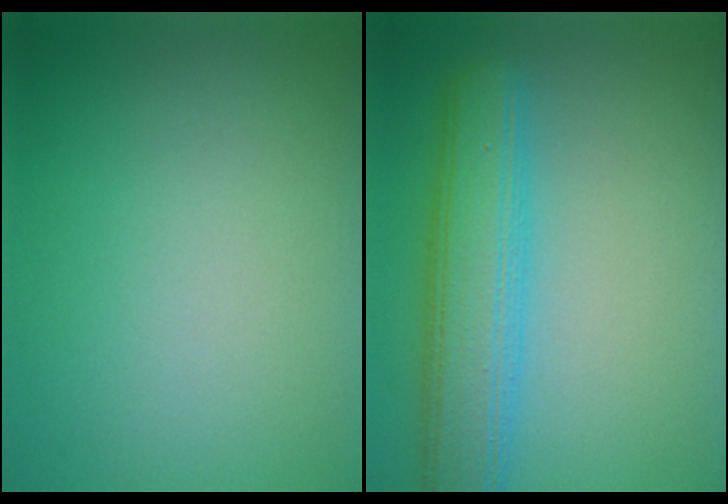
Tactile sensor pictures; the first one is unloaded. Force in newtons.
{"total": 6.5, "press": 6.5, "slide": 0.2}